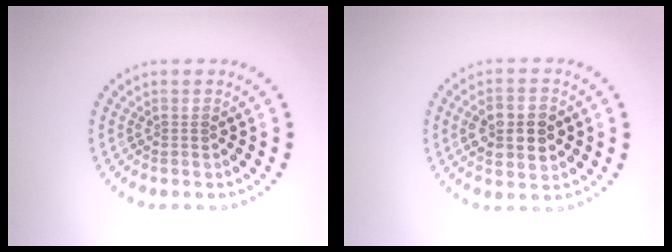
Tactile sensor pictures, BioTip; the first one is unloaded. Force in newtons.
{"total": 4.9, "press": 4.9, "slide": 0.2}